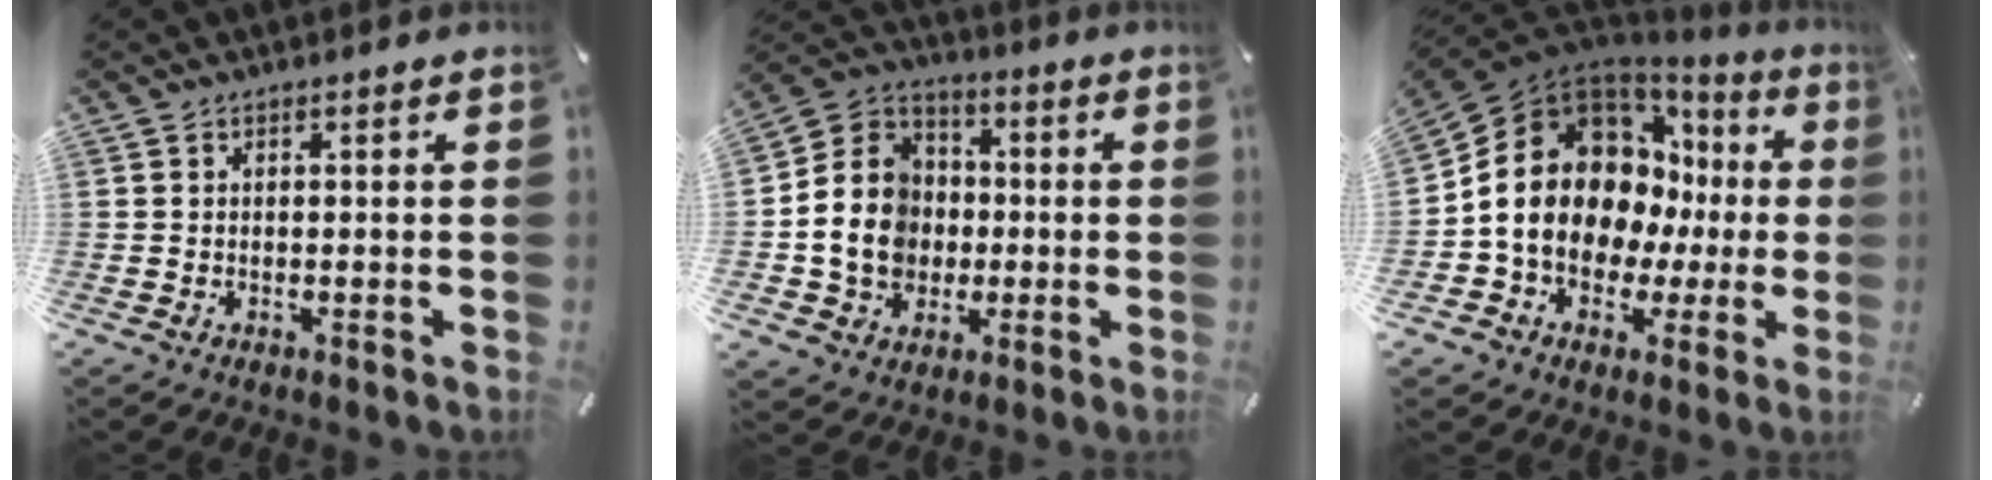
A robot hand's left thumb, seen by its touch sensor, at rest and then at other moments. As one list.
[{"total": 13.6, "force": [-2.2, 12.2, 5.6], "torque": [-0.143, 0.018, -0.037]}, {"total": 16.0, "force": [1.1, 13.1, 9.0], "torque": [-0.160, -0.018, 0.024]}]